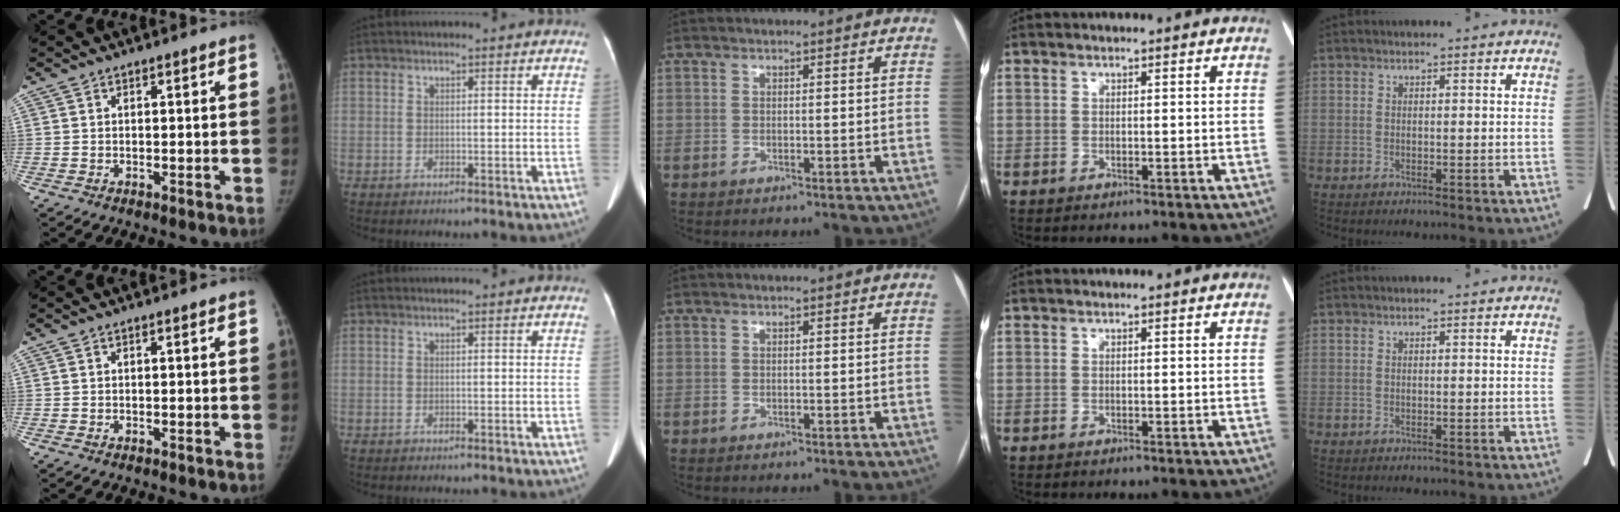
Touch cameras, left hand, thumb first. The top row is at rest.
{}